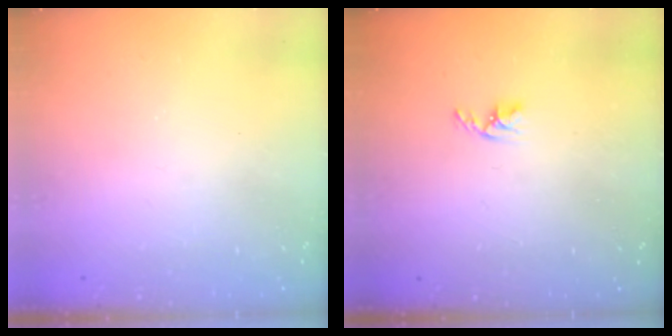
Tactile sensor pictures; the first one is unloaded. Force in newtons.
{"total": 3.3, "press": 3.3, "slide": 0.5}